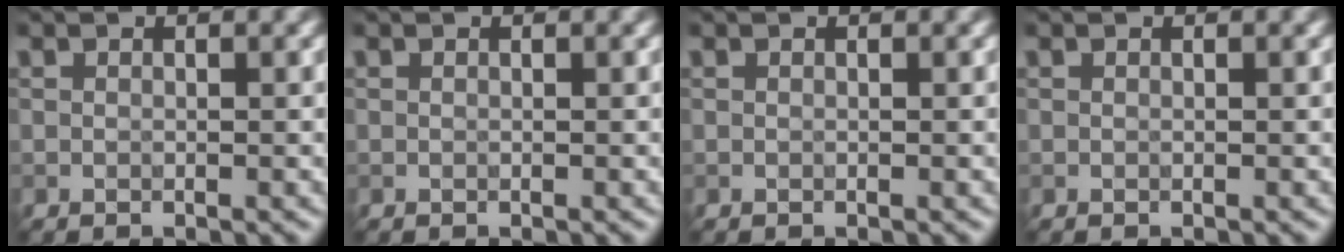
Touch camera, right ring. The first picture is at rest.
{"total": 0.0}
{"total": 0.0}
{"total": 0.0}